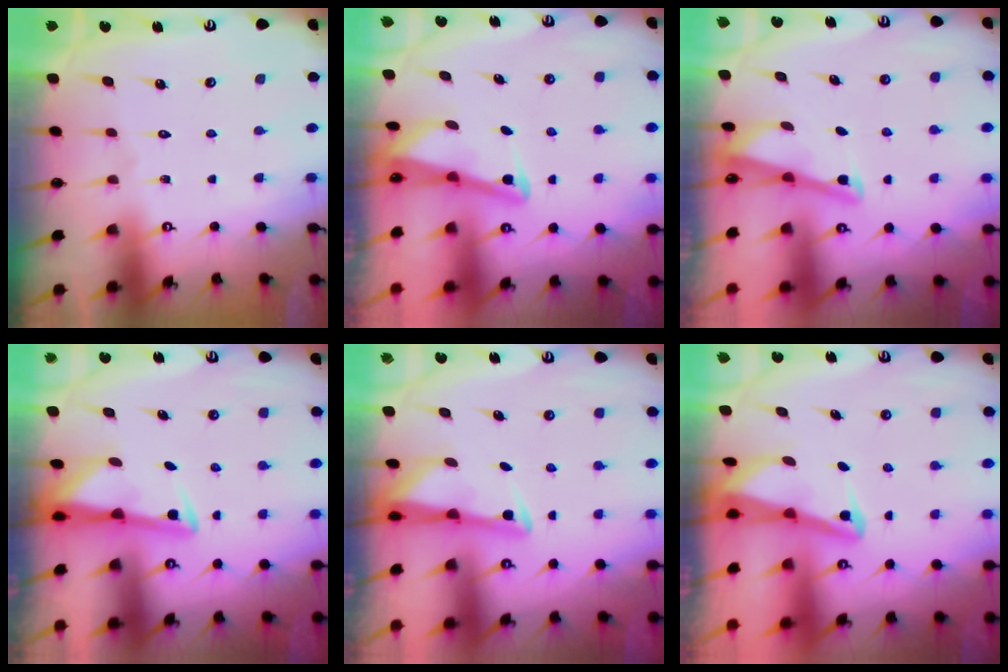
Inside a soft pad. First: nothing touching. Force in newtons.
{"total": 2.8, "press": 2.8, "slide": 0.4}
{"total": 3.0, "press": 3.0, "slide": 0.3}
{"total": 2.9, "press": 2.8, "slide": 0.5}
{"total": 3.4, "press": 3.3, "slide": 0.5}
{"total": 3.0, "press": 3.0, "slide": 0.7}